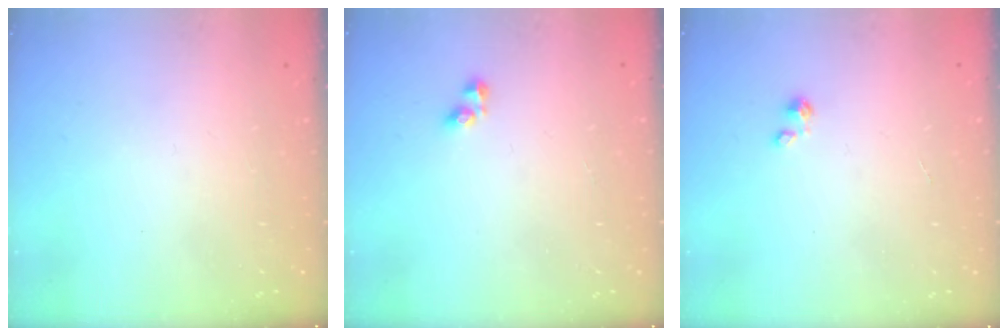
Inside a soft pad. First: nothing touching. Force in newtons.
{"total": 3.0, "press": 3.0, "slide": 0.5}
{"total": 0.0}